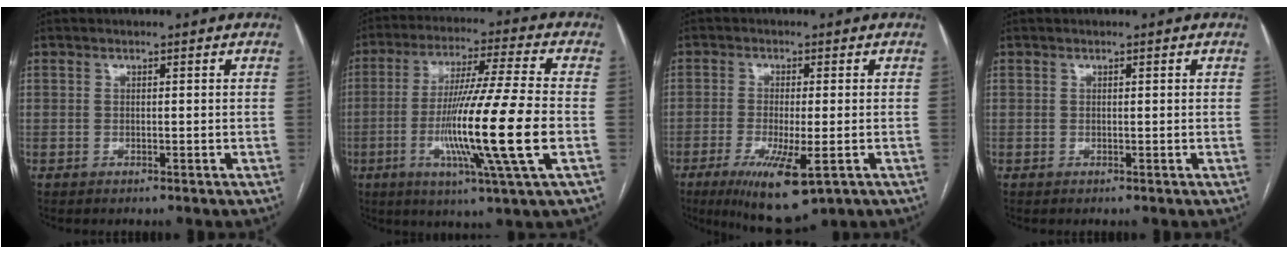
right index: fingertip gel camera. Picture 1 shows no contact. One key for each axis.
{"total": 17.4, "fx": -3.7, "fy": -1.3, "fz": 16.9, "tx": -0.314, "ty": -0.020, "tz": -0.074}
{"total": 10.1, "fx": -4.7, "fy": 2.1, "fz": 8.7, "tx": -0.151, "ty": -0.028, "tz": -0.070}
{"total": 0.0}